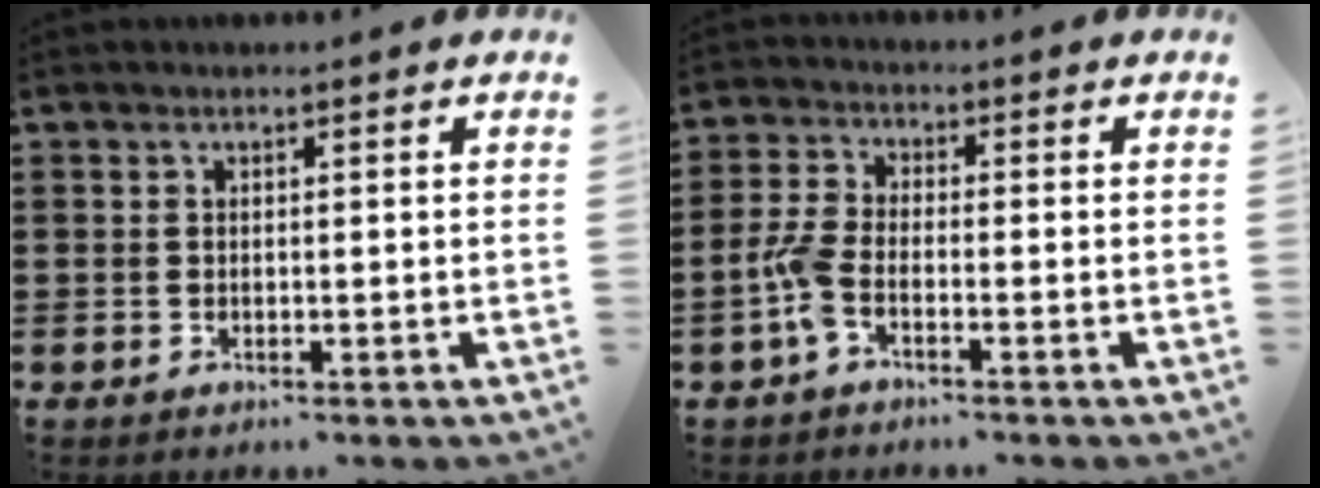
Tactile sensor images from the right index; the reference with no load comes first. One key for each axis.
{"total": 4.2, "fx": -1.8, "fy": 1.6, "fz": 3.4, "tx": -0.087, "ty": -0.003, "tz": -0.039}